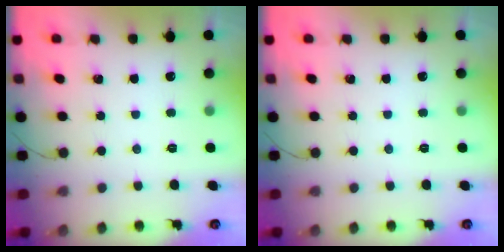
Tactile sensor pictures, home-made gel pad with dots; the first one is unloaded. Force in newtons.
{"total": 0.0}